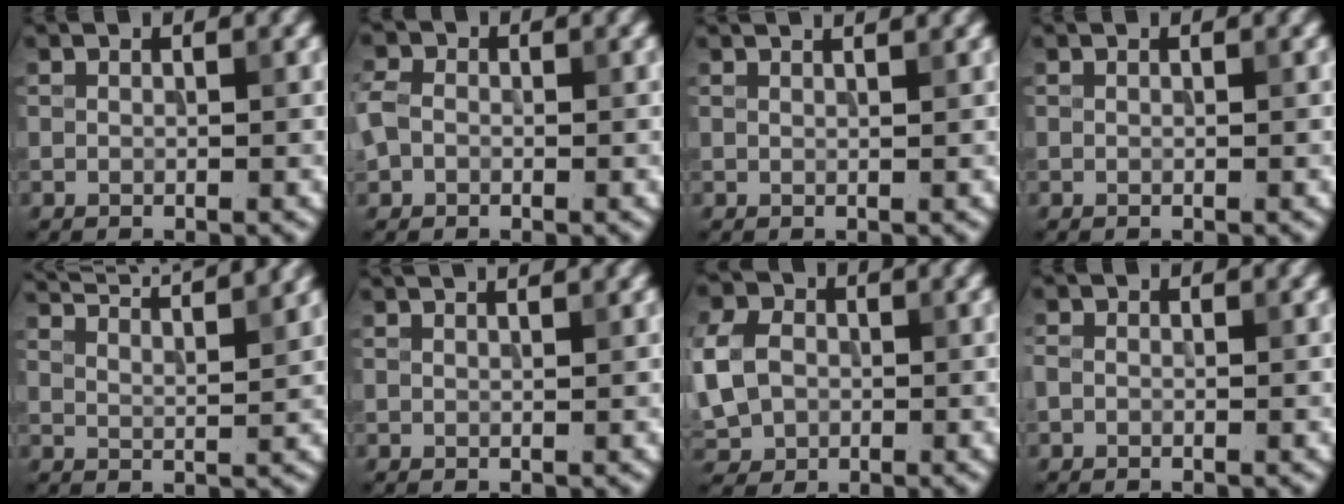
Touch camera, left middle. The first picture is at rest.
{"total": 2.4, "force": [-0.3, 2.0, 1.3], "torque": [-0.035, 0.009, -0.012]}
{"total": 1.4, "force": [1.2, 0.0, 0.6], "torque": [-0.011, 0.003, 0.009]}
{"total": 0.0}
{"total": 8.7, "force": [7.3, 1.9, 4.3], "torque": [-0.050, 0.033, 0.070]}
{"total": 2.1, "force": [1.7, 0.4, 1.1], "torque": [-0.007, 0.010, 0.004]}
{"total": 6.9, "force": [-0.1, 5.6, 4.1], "torque": [-0.106, 0.013, -0.016]}
{"total": 0.8, "force": [-0.3, 0.6, 0.3], "torque": [-0.006, 0.000, -0.007]}